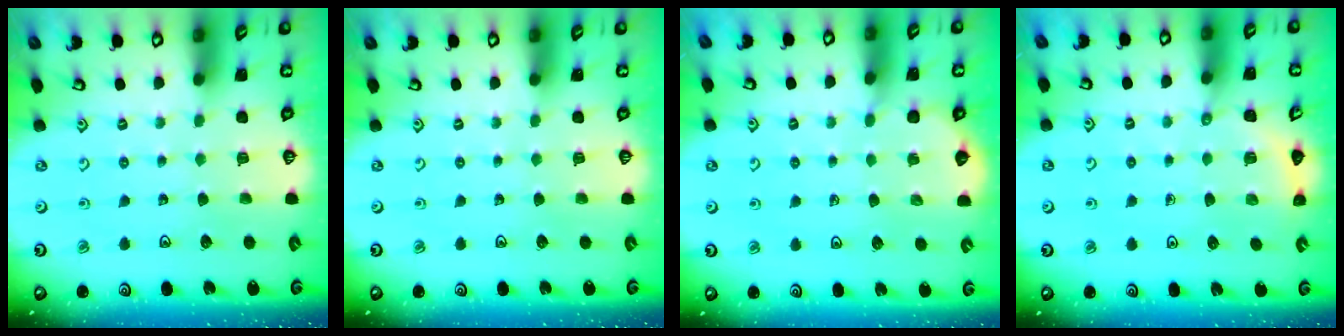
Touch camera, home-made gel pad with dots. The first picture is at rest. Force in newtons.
{"total": 0.0}
{"total": 2.3, "press": 2.3, "slide": 0.1}
{"total": 3.5, "press": 3.5, "slide": 0.6}